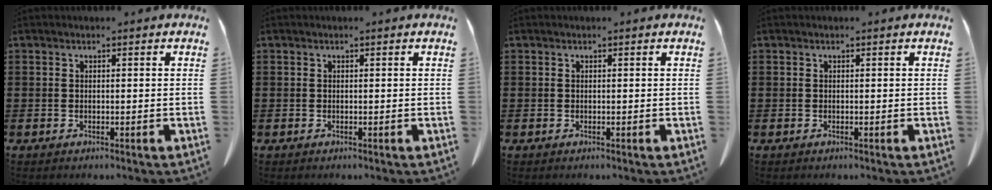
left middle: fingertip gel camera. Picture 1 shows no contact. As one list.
[{"total": 0.0}, {"total": 0.0}, {"total": 0.0}]